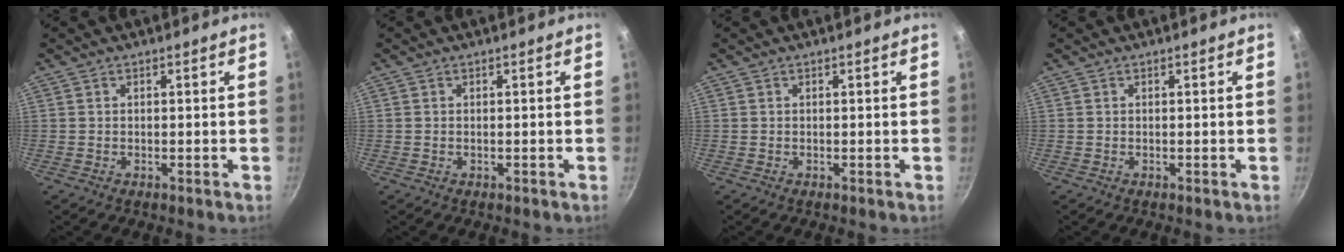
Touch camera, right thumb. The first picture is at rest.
{"total": 0.0}
{"total": 0.0}
{"total": 0.0}